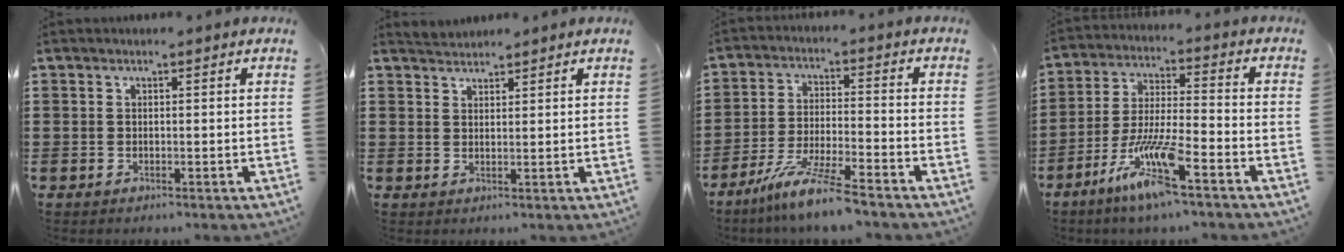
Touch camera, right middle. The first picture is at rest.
{"total": 1.3, "force": [1.3, 0.1, -0.3], "torque": [0.001, 0.004, 0.026]}
{"total": 8.6, "force": [-7.2, -0.4, 4.7], "torque": [-0.103, -0.014, -0.142]}
{"total": 10.1, "force": [-6.2, 1.3, 7.8], "torque": [-0.166, -0.009, -0.120]}